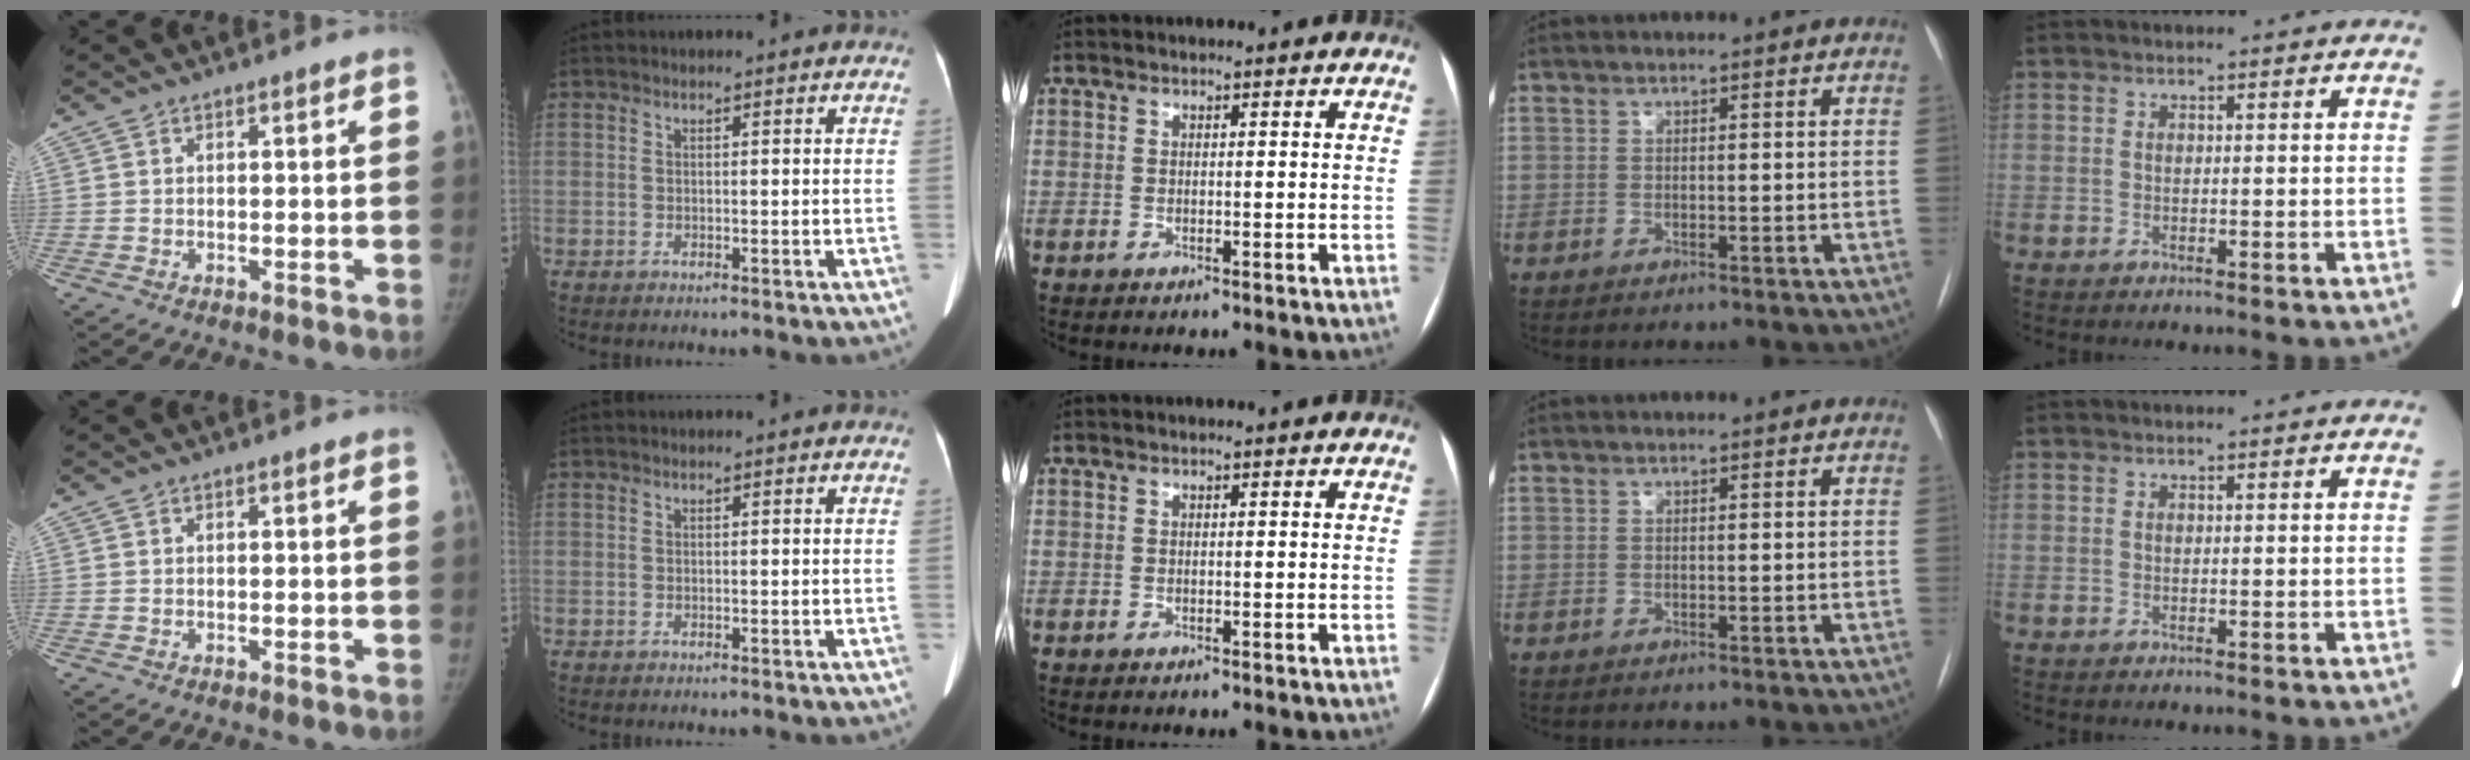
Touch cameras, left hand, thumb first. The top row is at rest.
{}